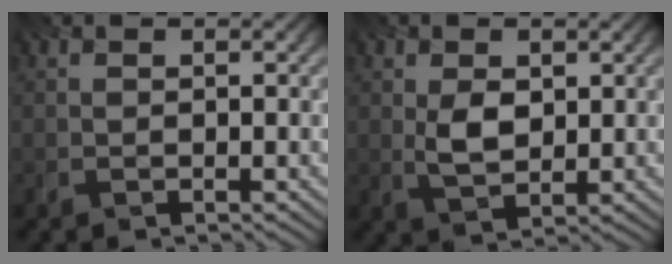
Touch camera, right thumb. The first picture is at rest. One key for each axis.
{"total": 3.8, "fx": 0.8, "fy": 2.4, "fz": 2.8, "tx": -0.063, "ty": -0.005, "tz": 0.018}